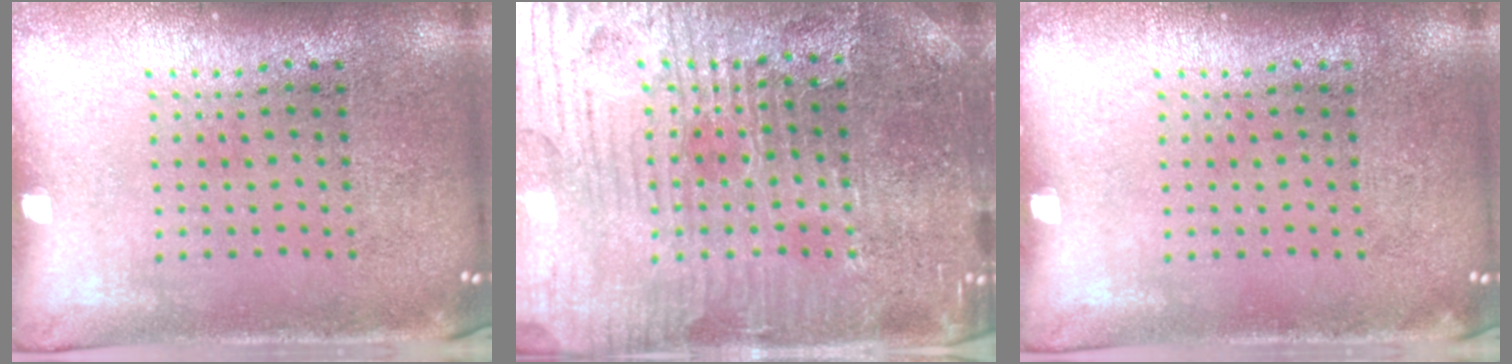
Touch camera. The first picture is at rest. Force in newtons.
{"total": 4.8, "press": 4.7, "slide": 1.2}
{"total": 0.0}